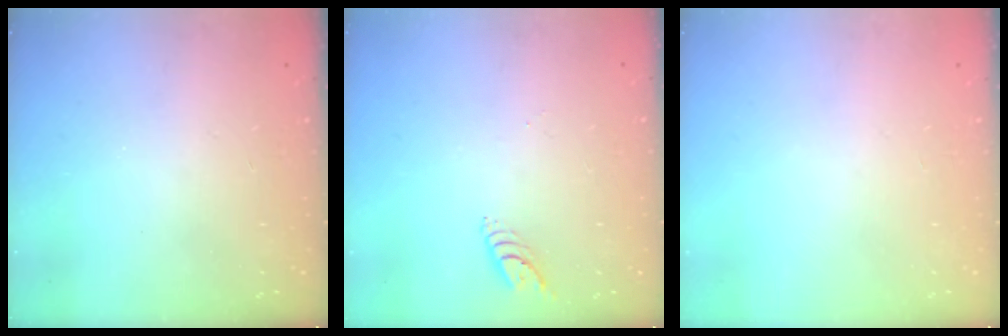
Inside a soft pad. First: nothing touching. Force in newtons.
{"total": 5.2, "press": 5.2, "slide": 0.2}
{"total": 0.0}